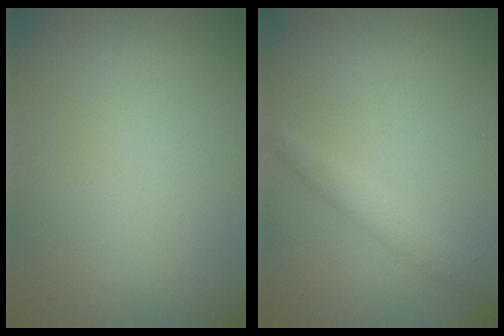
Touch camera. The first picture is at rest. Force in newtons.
{"total": 1.8, "press": 1.8, "slide": 0.1}